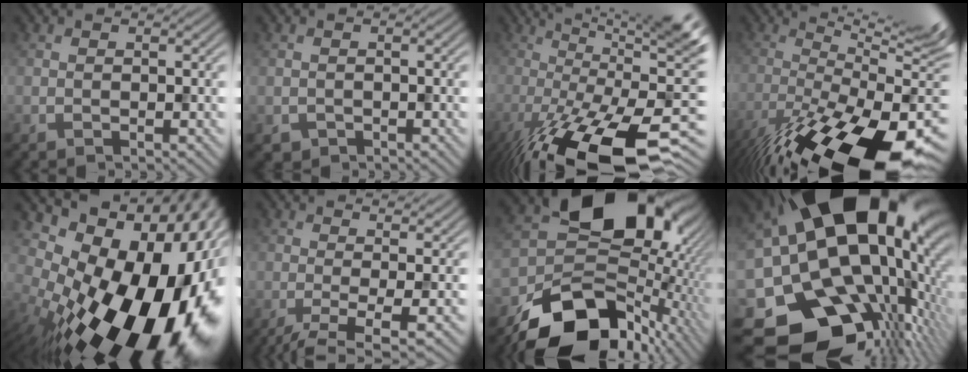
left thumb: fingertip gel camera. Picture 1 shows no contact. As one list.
[{"total": 1.2, "force": [-0.7, 0.9, 0.1], "torque": [-0.003, -0.005, -0.015]}, {"total": 18.0, "force": [-5.2, 4.3, 16.7], "torque": [-0.266, 0.002, -0.096]}, {"total": 18.7, "force": [-7.6, 6.0, 15.9], "torque": [-0.256, -0.036, -0.101]}, {"total": 22.1, "force": [-3.1, 13.5, 17.1], "torque": [-0.291, -0.074, -0.025]}, {"total": 5.8, "force": [-1.2, 1.3, 5.6], "torque": [-0.084, 0.002, -0.027]}, {"total": 18.6, "force": [-3.6, 14.1, 11.5], "torque": [-0.209, -0.038, -0.040]}, {"total": 21.6, "force": [1.5, 14.8, 15.7], "torque": [-0.267, -0.053, 0.051]}]